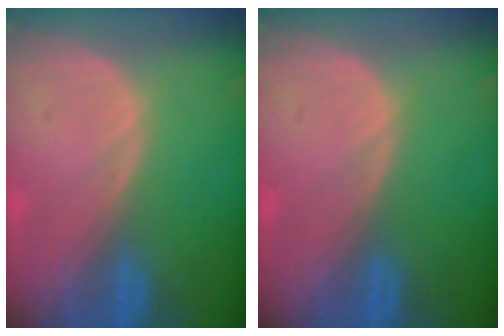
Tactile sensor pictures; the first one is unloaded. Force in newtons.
{"total": 0.0}